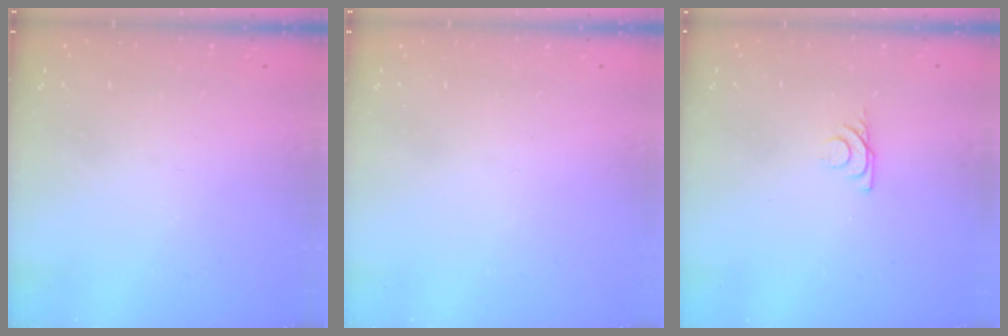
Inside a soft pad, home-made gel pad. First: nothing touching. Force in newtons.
{"total": 1.7, "press": 1.6, "slide": 0.1}
{"total": 5.3, "press": 5.3, "slide": 0.9}